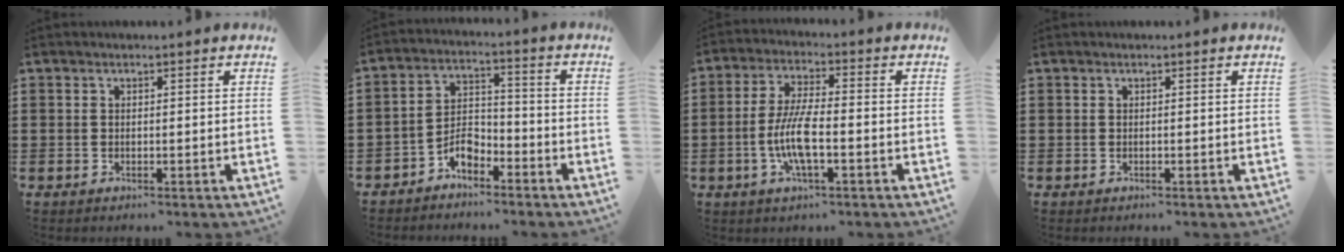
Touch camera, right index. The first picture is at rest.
{"total": 5.0, "force": [-3.6, 2.5, 2.4], "torque": [-0.050, 0.013, -0.071]}
{"total": 7.5, "force": [-2.0, 2.0, 6.9], "torque": [-0.157, -0.010, -0.046]}
{"total": 0.0}